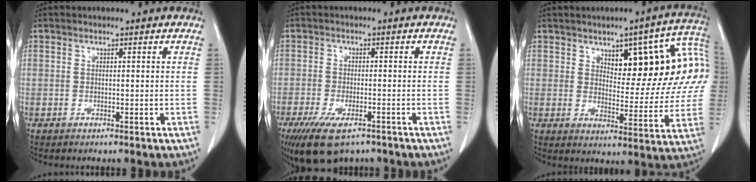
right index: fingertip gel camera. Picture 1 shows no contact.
{"total": 9.8, "force": [-6.7, 3.4, 6.2], "torque": [-0.110, -0.017, -0.107]}
{"total": 16.4, "force": [4.9, 6.0, 14.5], "torque": [-0.181, 0.026, 0.064]}